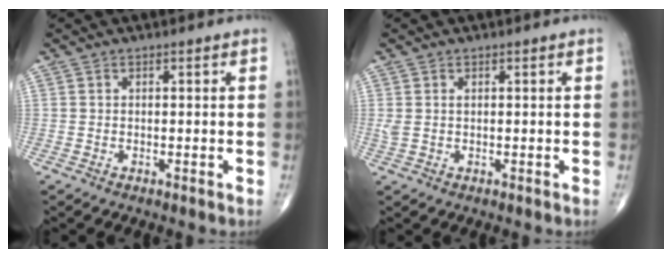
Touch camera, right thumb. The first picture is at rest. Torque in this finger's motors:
{"motor_torque": [0.62, 0.50, 0.47, 0.33, 0.00]}